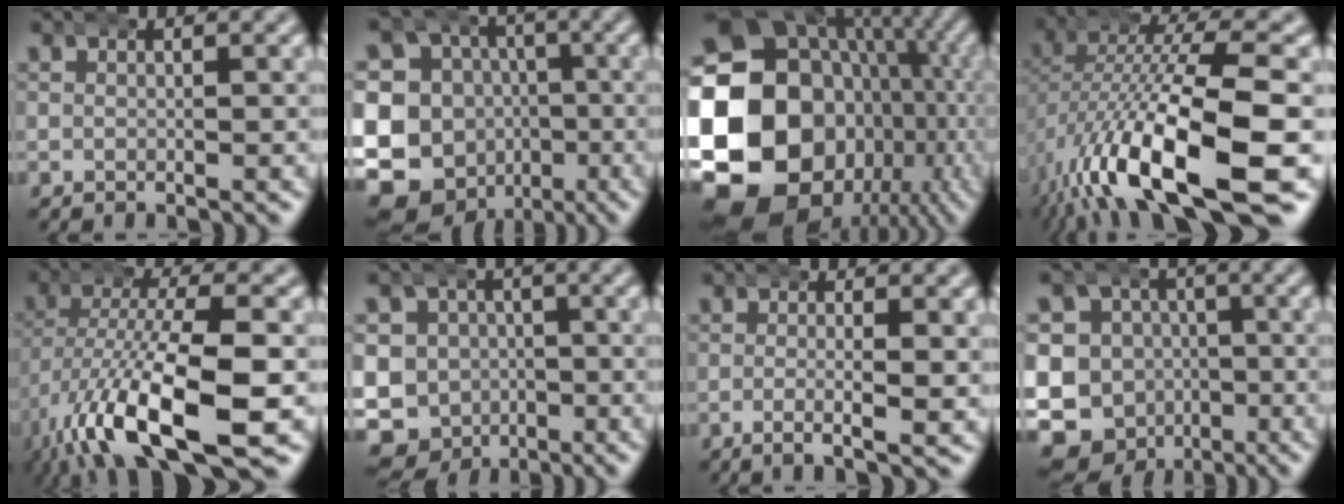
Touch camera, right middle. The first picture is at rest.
{"total": 20.3, "force": [-3.5, 18.1, 8.4], "torque": [-0.227, -0.077, -0.057]}
{"total": 25.7, "force": [-2.2, 19.5, 16.5], "torque": [-0.325, -0.065, -0.019]}
{"total": 11.7, "force": [-4.5, 5.0, 9.6], "torque": [-0.195, -0.030, -0.049]}
{"total": 9.3, "force": [-4.2, 3.4, 7.6], "torque": [-0.157, -0.030, -0.048]}
{"total": 17.8, "force": [-4.4, 16.7, 4.7], "torque": [-0.163, -0.070, -0.079]}
{"total": 2.5, "force": [-0.7, 0.0, 2.4], "torque": [-0.051, -0.012, -0.010]}
{"total": 20.2, "force": [-4.8, 18.6, 6.3], "torque": [-0.200, -0.080, -0.084]}